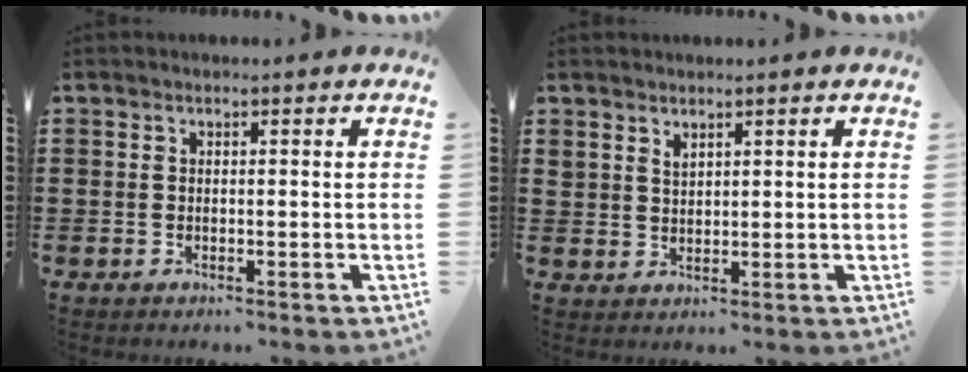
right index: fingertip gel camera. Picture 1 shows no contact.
{"total": 1.8, "force": [1.6, 0.8, 0.2], "torque": [-0.006, 0.003, 0.031]}